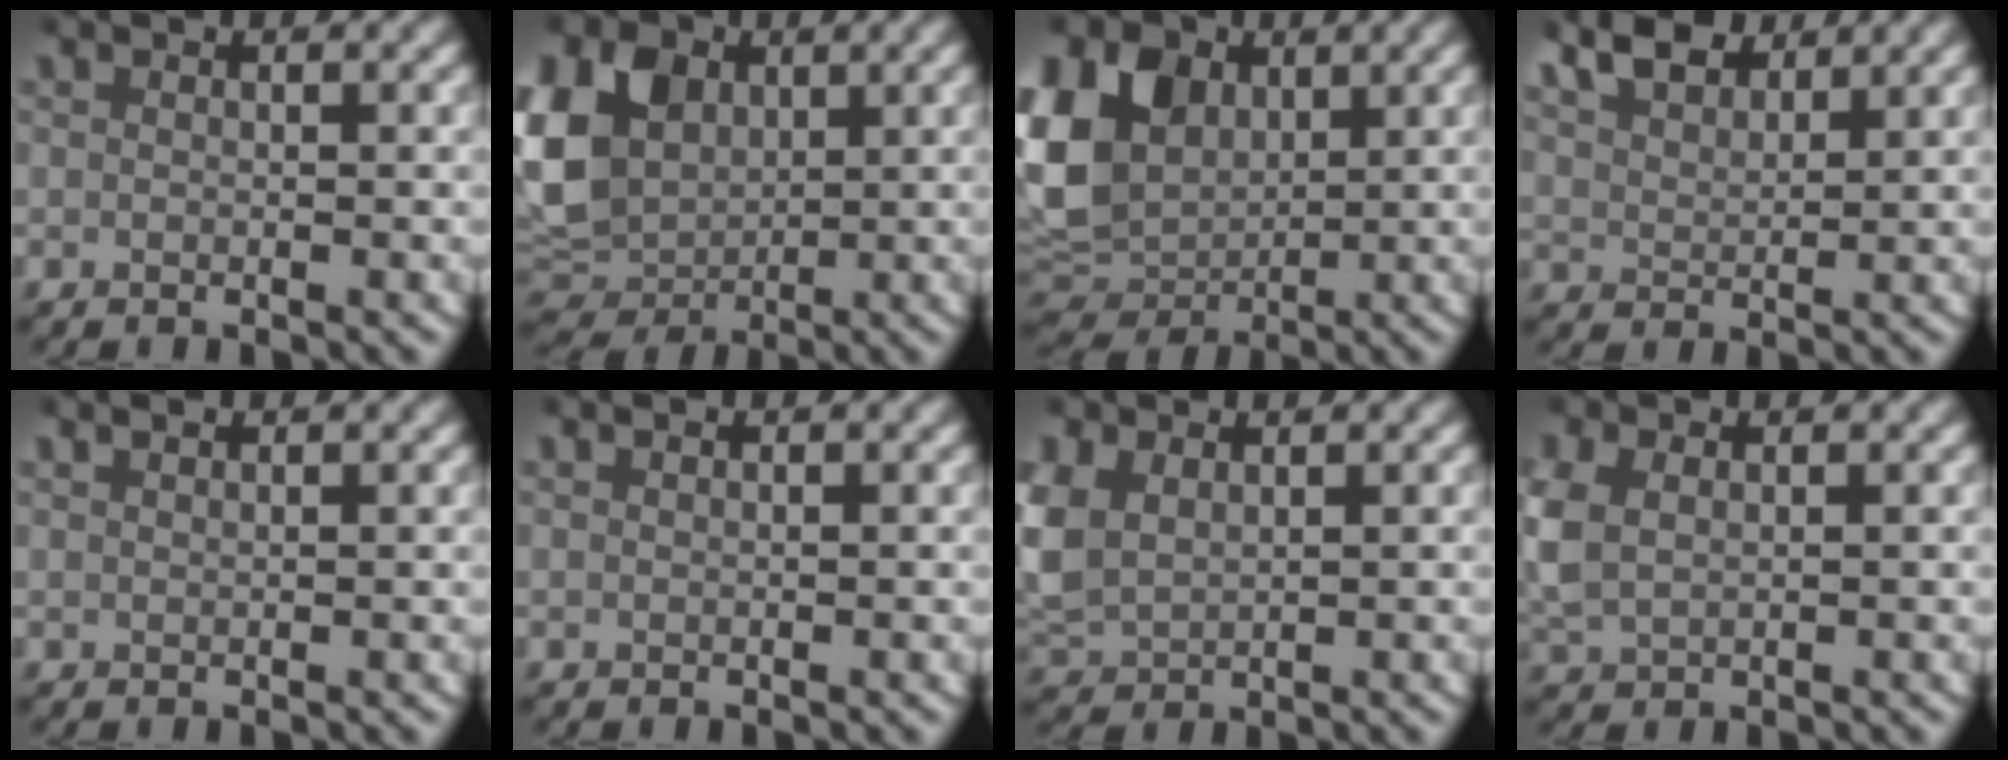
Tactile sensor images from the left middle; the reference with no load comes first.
{"total": 9.2, "force": [1.1, 7.8, 4.6], "torque": [-0.115, -0.023, 0.026]}
{"total": 10.5, "force": [1.4, 8.8, 5.4], "torque": [-0.132, -0.019, 0.029]}
{"total": 5.0, "force": [4.0, 2.3, 1.8], "torque": [-0.050, -0.003, 0.075]}
{"total": 1.4, "force": [1.3, 0.3, 0.3], "torque": [-0.002, 0.000, 0.024]}
{"total": 0.8, "force": [0.7, 0.2, 0.2], "torque": [0.001, 0.002, 0.011]}
{"total": 5.0, "force": [1.1, 4.1, 2.5], "torque": [-0.097, -0.017, 0.034]}
{"total": 3.9, "force": [0.7, 3.1, 2.3], "torque": [-0.079, -0.010, 0.021]}